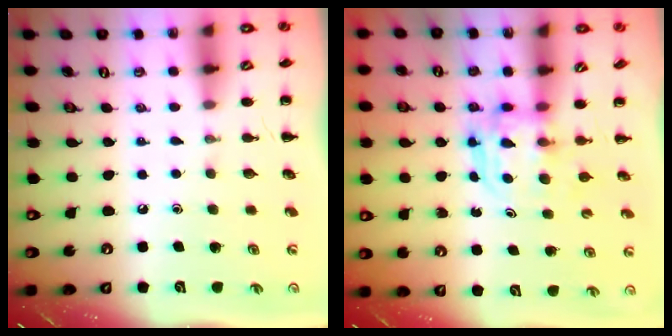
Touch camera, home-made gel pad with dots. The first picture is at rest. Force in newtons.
{"total": 3.8, "press": 3.8, "slide": 0.2}